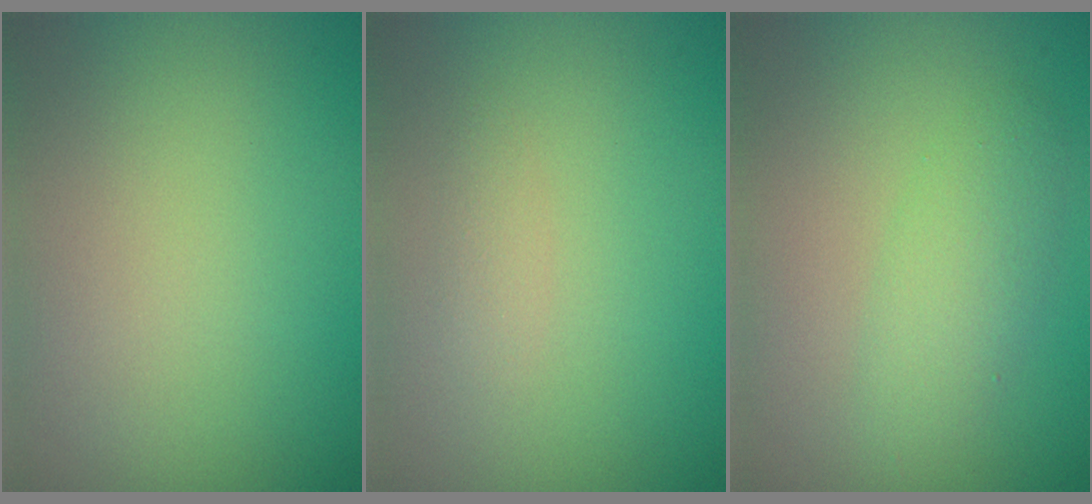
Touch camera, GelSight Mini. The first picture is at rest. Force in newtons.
{"total": 0.8, "press": 0.8, "slide": 0.0}
{"total": 2.4, "press": 2.4, "slide": 0.1}